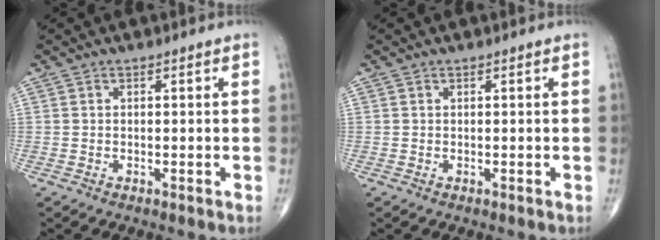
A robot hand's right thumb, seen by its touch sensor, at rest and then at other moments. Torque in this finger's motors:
{"motor_torque": [0.15, 0.05, 0.04, 0.13, 0.01]}